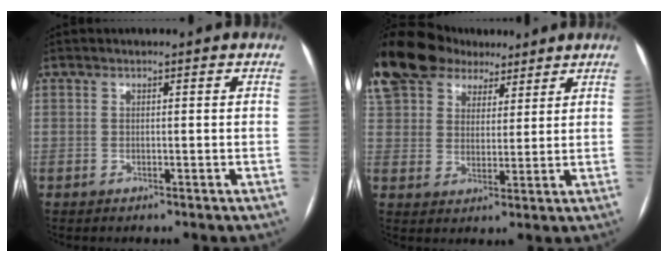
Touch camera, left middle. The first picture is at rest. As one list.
[{"total": 19.0, "force": [13.2, 11.2, 7.7], "torque": [-0.194, 0.065, 0.237]}]